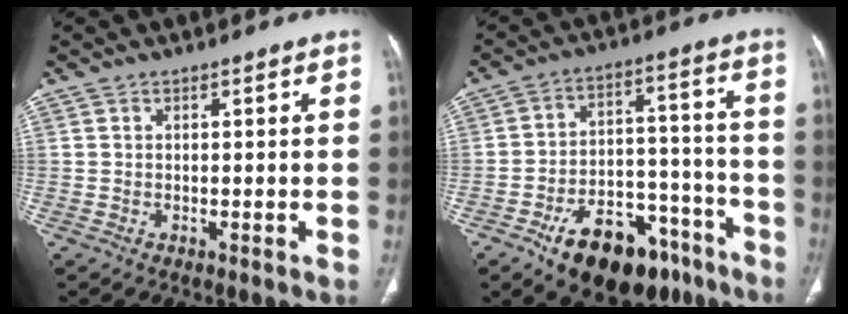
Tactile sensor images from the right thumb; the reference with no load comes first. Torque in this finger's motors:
{"motor_torque": [1.68, 1.61, 0.11, -0.20, 0.39]}